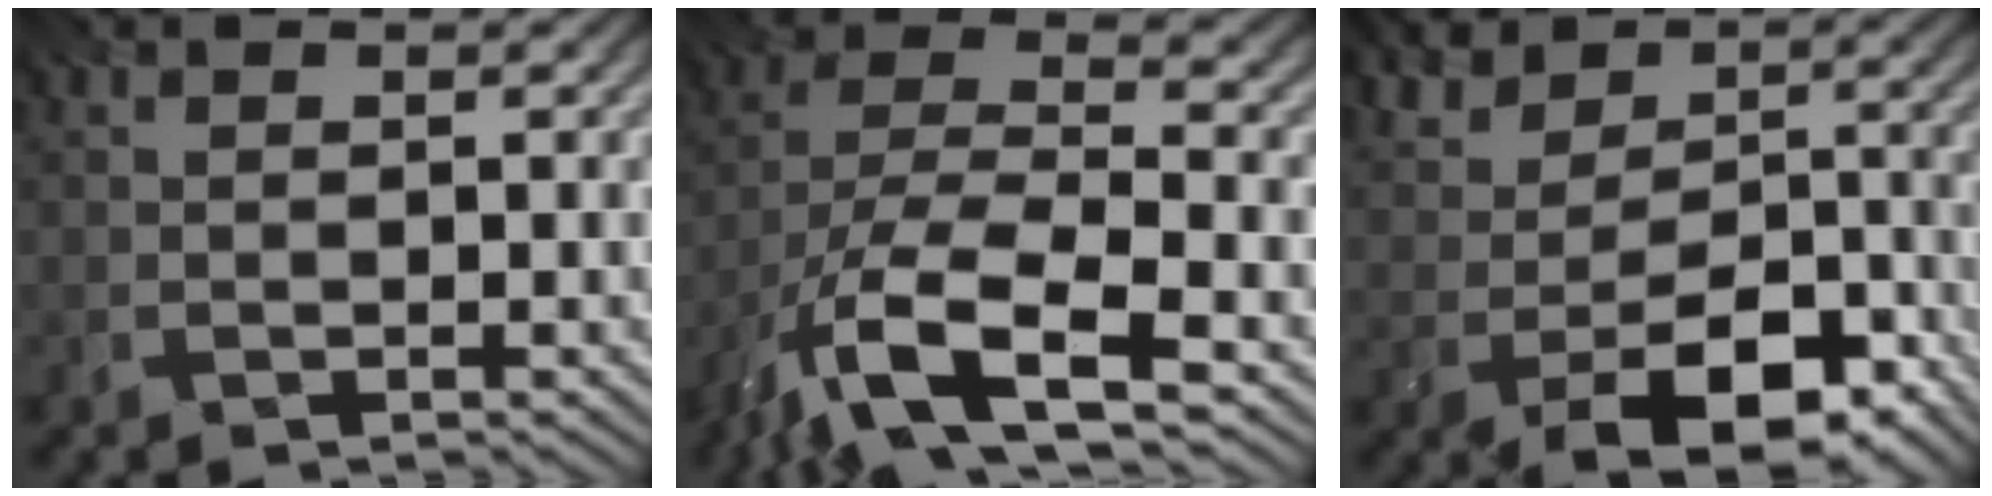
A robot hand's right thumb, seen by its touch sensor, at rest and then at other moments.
{"total": 12.0, "force": [-7.8, 3.6, 8.3], "torque": [-0.166, -0.022, -0.163]}
{"total": 9.4, "force": [-3.5, 5.7, 6.6], "torque": [-0.093, -0.002, -0.072]}